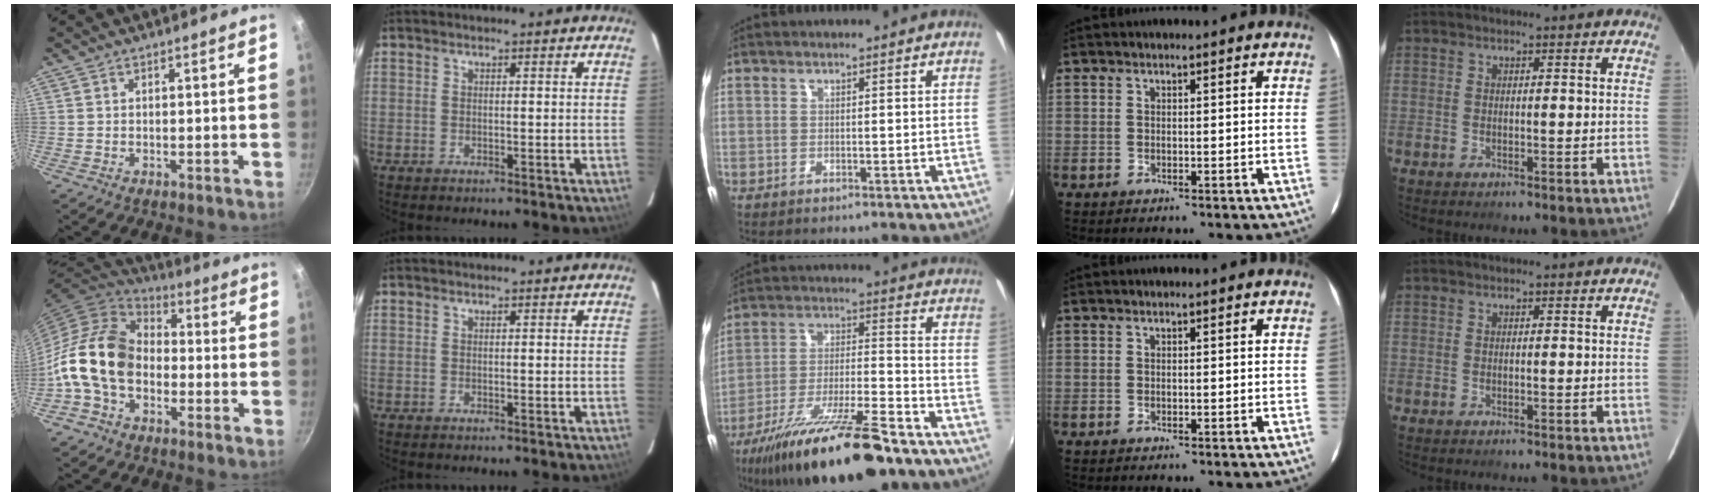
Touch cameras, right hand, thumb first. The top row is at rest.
{"thumb": {"total": 15.3, "force": [-3.3, 10.9, 10.2], "torque": [-0.160, 0.039, -0.082]}, "middle": {"total": 22.4, "force": [-16.0, 4.4, 14.9], "torque": [-0.279, -0.041, -0.266]}}